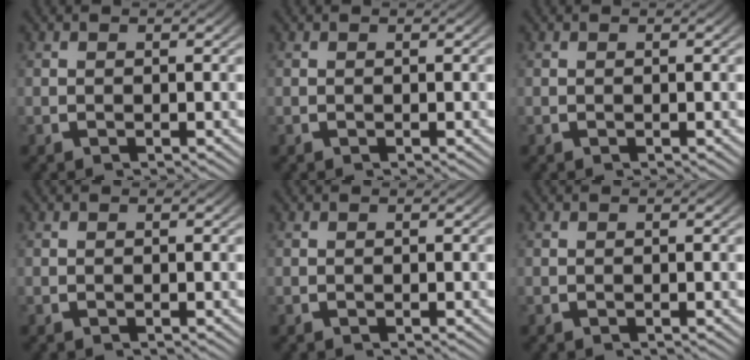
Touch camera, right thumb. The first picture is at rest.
{"total": 0.0}
{"total": 0.0}
{"total": 0.0}
{"total": 0.0}
{"total": 0.0}